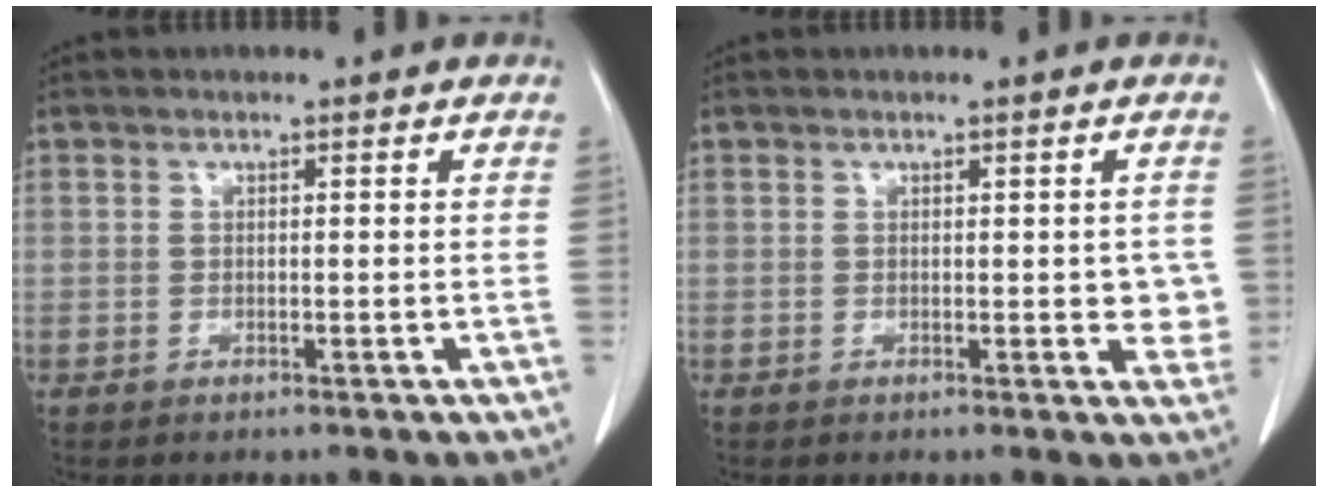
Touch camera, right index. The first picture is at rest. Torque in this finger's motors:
{"motor_torque": [0.28, -0.05, 0.07, 0.02]}